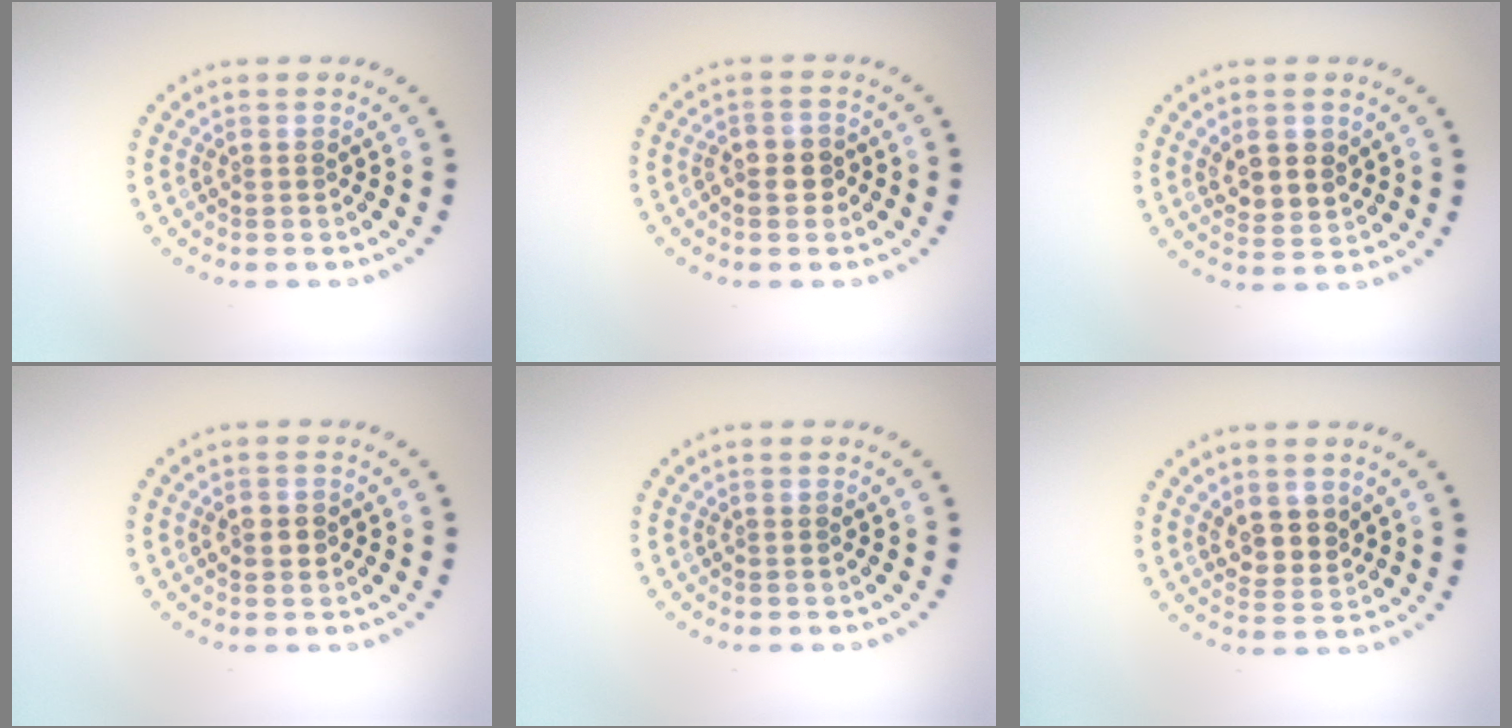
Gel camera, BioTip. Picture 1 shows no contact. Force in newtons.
{"total": 2.1, "press": 2.0, "slide": 0.6}
{"total": 3.0, "press": 2.9, "slide": 0.9}
{"total": 1.9, "press": 1.9, "slide": 0.1}
{"total": 0.0}
{"total": 2.9, "press": 2.5, "slide": 1.4}